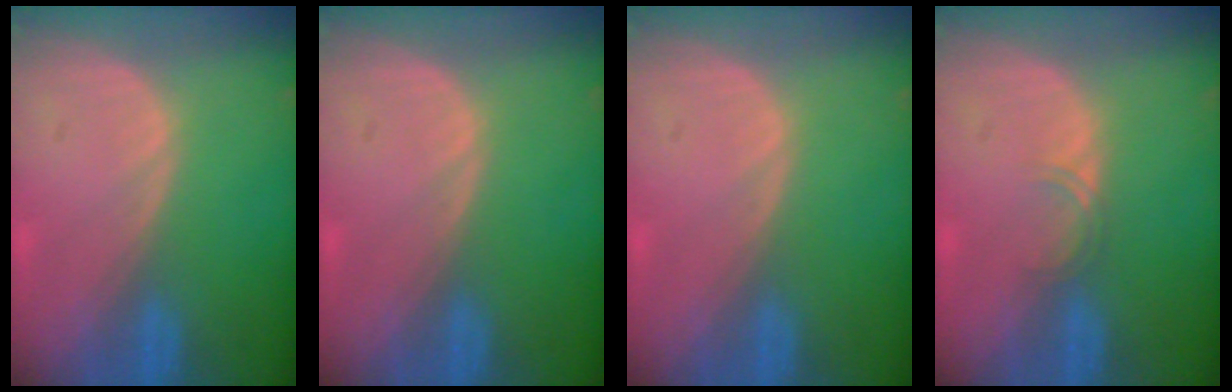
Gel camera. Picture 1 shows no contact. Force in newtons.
{"total": 0.0}
{"total": 0.0}
{"total": 1.4, "press": 1.4, "slide": 0.2}